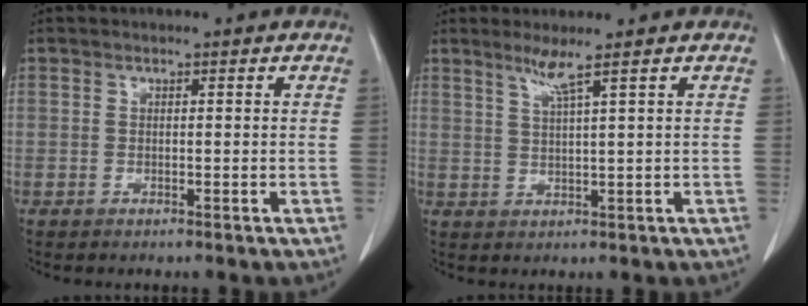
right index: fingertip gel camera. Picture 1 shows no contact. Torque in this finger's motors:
{"motor_torque": [-0.02, 0.20, 0.04, 0.05]}